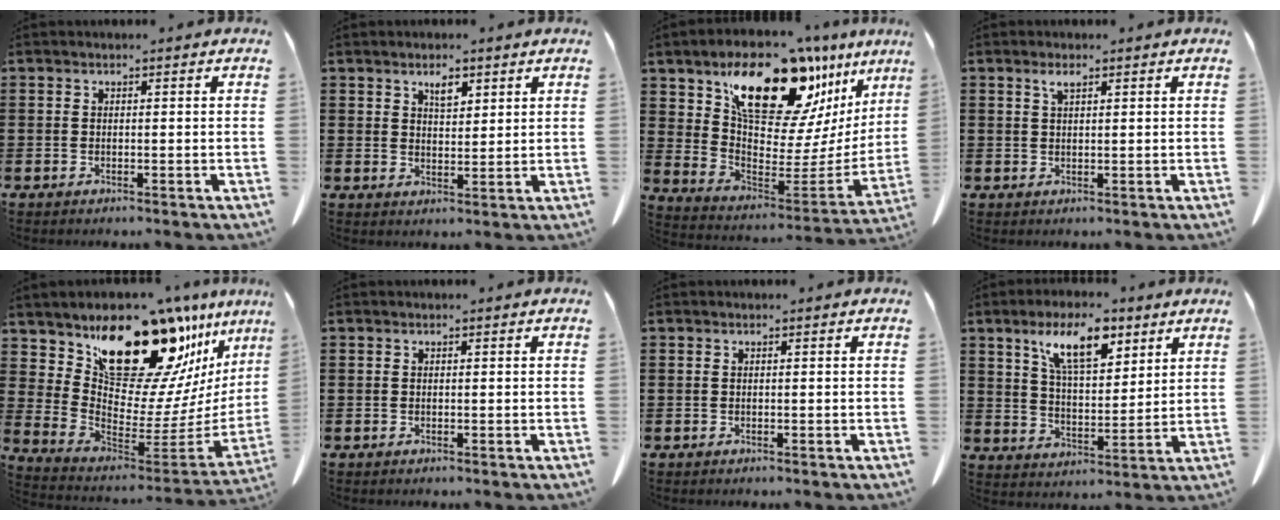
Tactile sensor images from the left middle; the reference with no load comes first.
{"total": 3.0, "force": [2.2, 1.2, 1.6], "torque": [-0.027, -0.003, 0.039]}
{"total": 18.3, "force": [12.1, 8.5, 10.8], "torque": [-0.193, -0.070, 0.211]}
{"total": 1.7, "force": [1.1, 0.5, 1.2], "torque": [-0.028, 0.000, 0.020]}
{"total": 19.8, "force": [14.1, 9.2, 10.5], "torque": [-0.165, -0.094, 0.244]}
{"total": 0.0}
{"total": 0.0}
{"total": 10.2, "force": [6.5, 3.9, 6.8], "torque": [-0.135, -0.008, 0.115]}